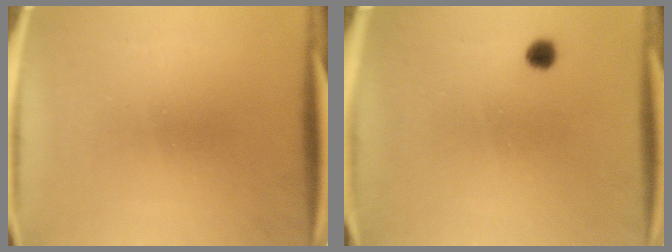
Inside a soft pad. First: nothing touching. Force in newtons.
{"total": 1.8}